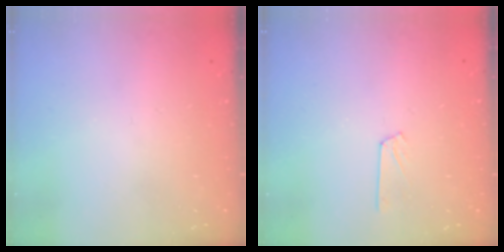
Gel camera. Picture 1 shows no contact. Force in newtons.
{"total": 2.5, "press": 2.4, "slide": 0.3}